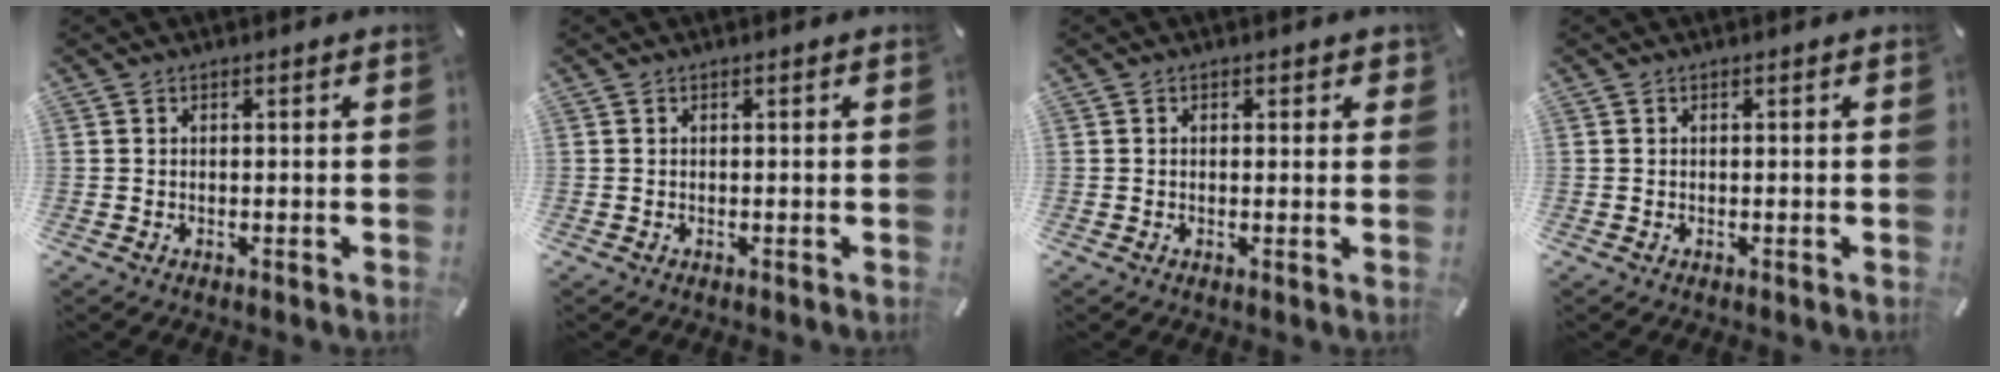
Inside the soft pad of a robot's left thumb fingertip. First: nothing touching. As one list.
[{"total": 0.0}, {"total": 1.0, "force": [0.2, 0.8, 0.7], "torque": [0.002, -0.001, 0.000]}, {"total": 0.0}]